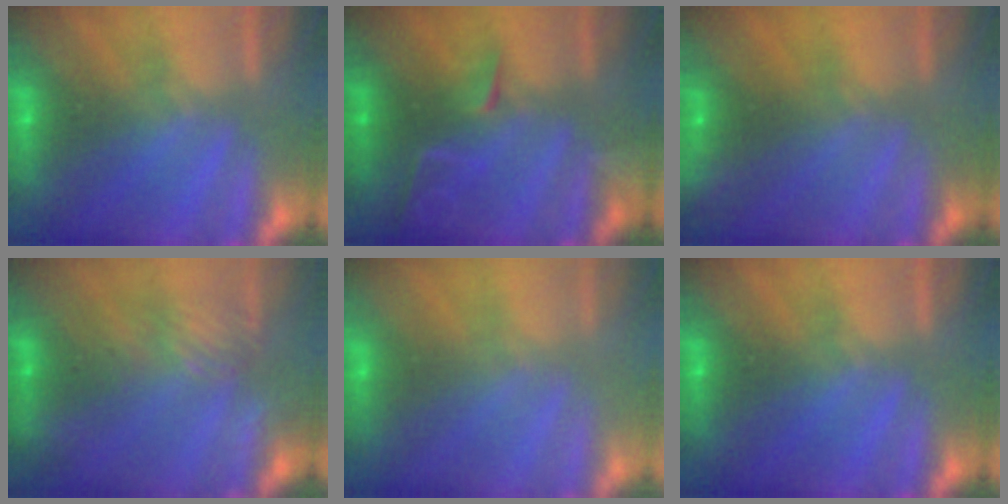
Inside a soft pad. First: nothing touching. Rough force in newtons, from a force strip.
{"total": 2.0}
{"total": 2.3}
{"total": 7.1}
{"total": 2.9}
{"total": 0.0}